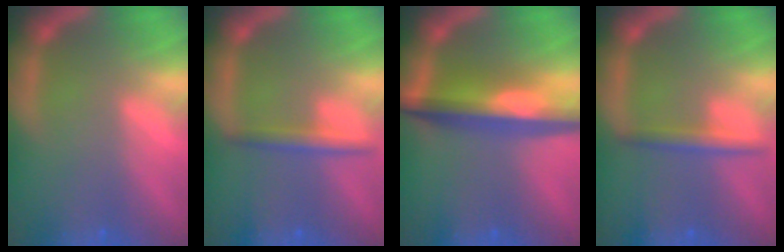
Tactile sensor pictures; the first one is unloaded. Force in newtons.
{"total": 2.4}
{"total": 7.5}
{"total": 2.4}